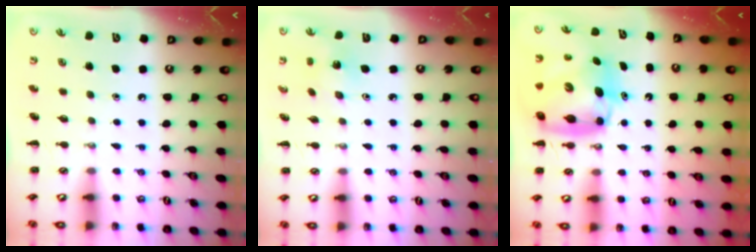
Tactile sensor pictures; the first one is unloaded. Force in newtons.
{"total": 2.3, "press": 2.2, "slide": 0.7}
{"total": 10.0, "press": 9.6, "slide": 2.7}